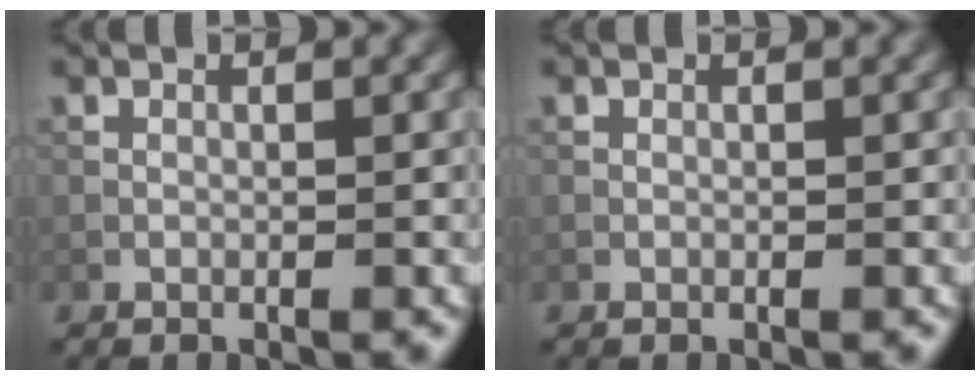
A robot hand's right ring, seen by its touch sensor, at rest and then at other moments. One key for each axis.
{"total": 0.0}